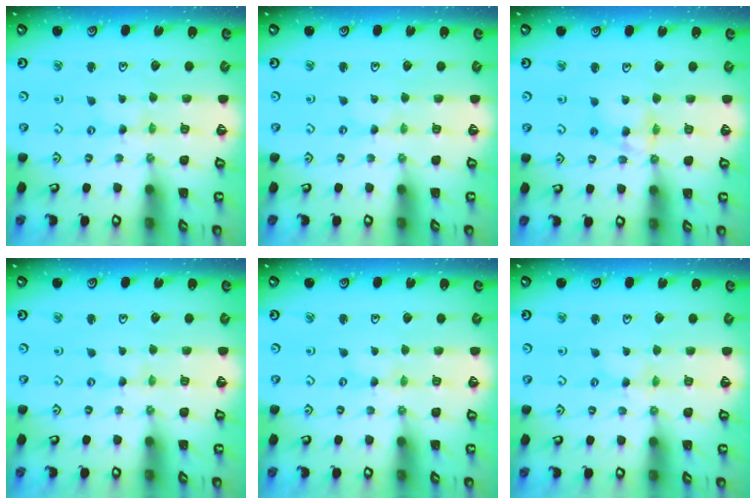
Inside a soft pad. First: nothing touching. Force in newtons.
{"total": 0.0}
{"total": 9.1, "press": 9.0, "slide": 1.1}
{"total": 0.0}
{"total": 0.0}
{"total": 1.9, "press": 1.9, "slide": 0.3}